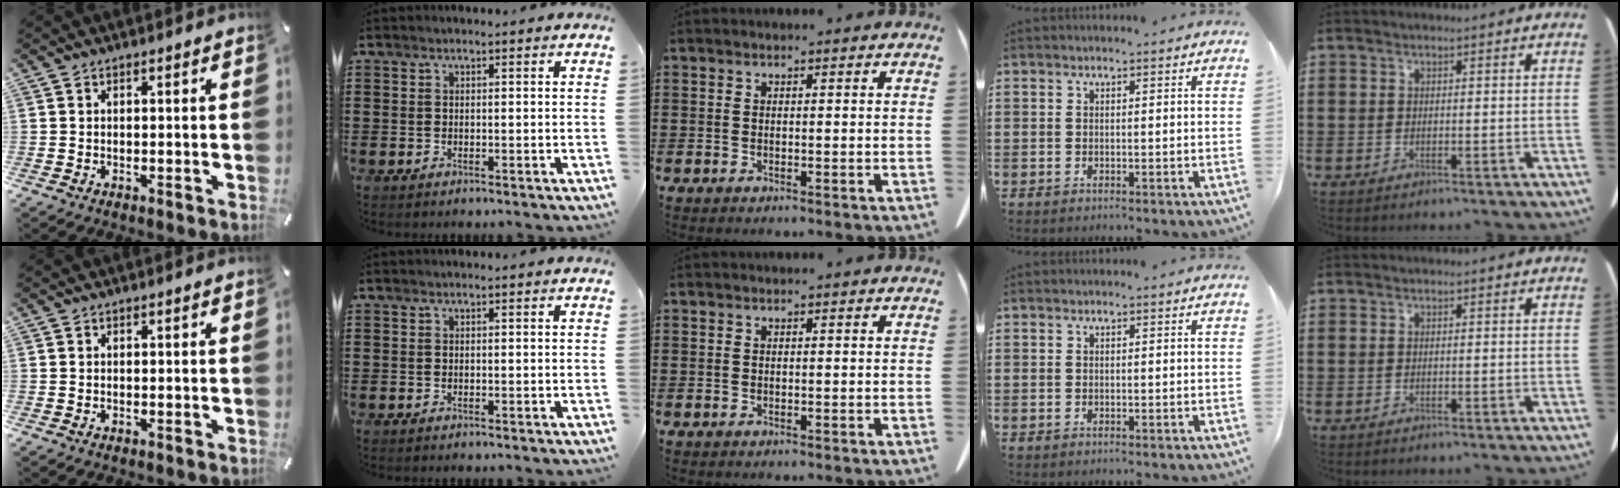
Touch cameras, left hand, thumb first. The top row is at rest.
{}